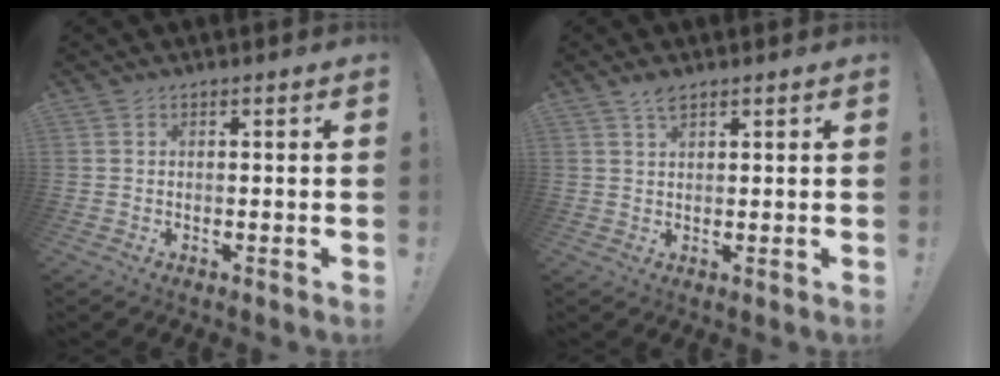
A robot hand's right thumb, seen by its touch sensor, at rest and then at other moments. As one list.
[{"total": 2.8, "force": [2.0, 0.9, 1.8], "torque": [-0.030, -0.009, 0.034]}]